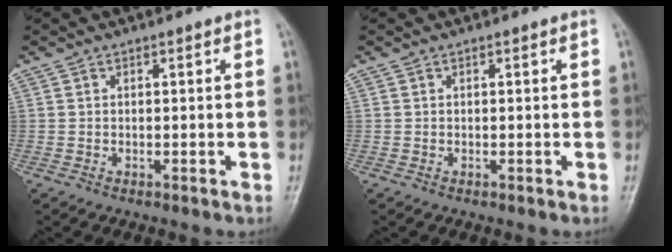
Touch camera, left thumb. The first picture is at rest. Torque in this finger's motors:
{"motor_torque": [-0.24, 0.03, 0.03, 0.00, -0.04]}